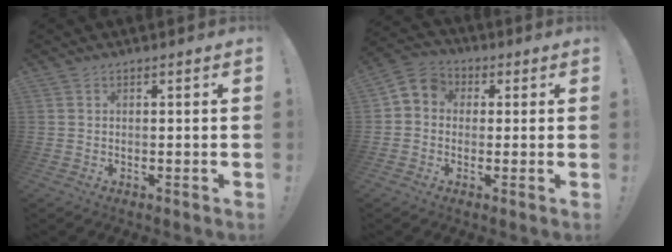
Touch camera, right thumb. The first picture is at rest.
{"total": 5.6, "force": [0.0, 5.1, 2.5], "torque": [-0.045, 0.018, 0.005]}